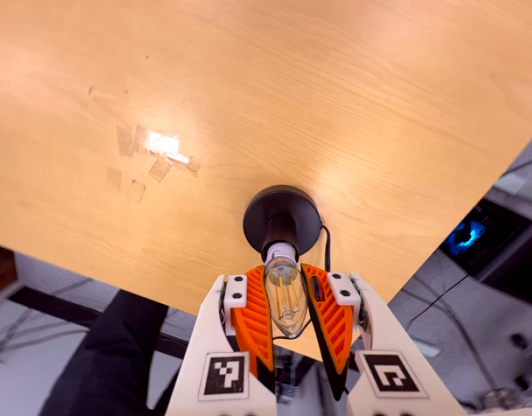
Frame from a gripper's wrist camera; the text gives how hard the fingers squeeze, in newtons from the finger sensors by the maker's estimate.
{"total": 14.1, "left": 14.9, "right": 13.3}